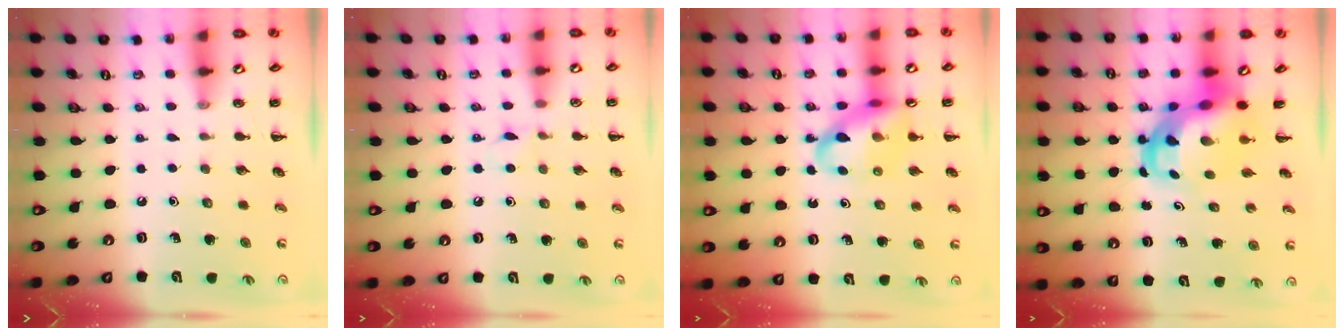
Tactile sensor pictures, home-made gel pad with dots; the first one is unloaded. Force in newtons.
{"total": 3.8, "press": 3.6, "slide": 1.3}
{"total": 13.4, "press": 12.8, "slide": 4.0}
{"total": 7.2, "press": 6.9, "slide": 2.1}